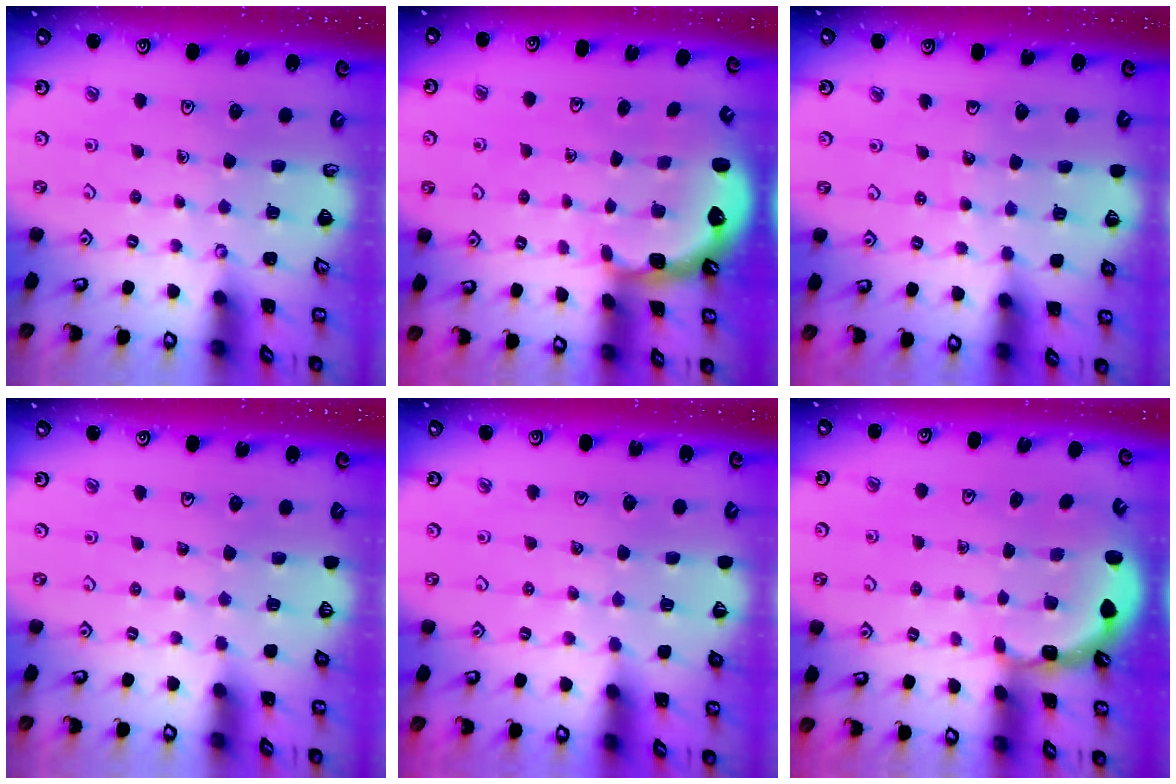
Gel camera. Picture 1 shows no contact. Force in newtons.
{"total": 2.3, "press": 2.0, "slide": 1.2}
{"total": 2.5, "press": 2.5, "slide": 0.2}
{"total": 0.0}
{"total": 2.7, "press": 2.7, "slide": 0.2}
{"total": 2.0, "press": 1.8, "slide": 0.9}